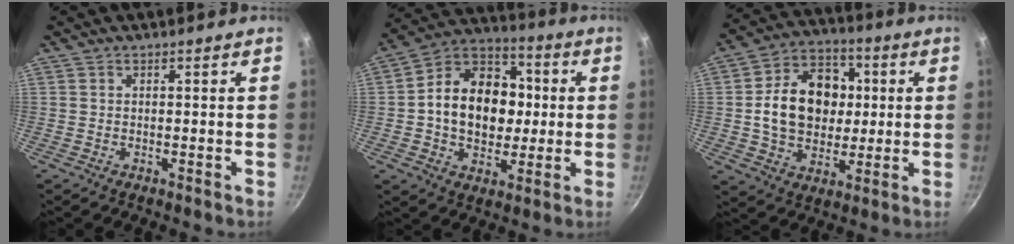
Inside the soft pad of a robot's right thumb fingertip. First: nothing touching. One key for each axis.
{"total": 18.1, "fx": 0.3, "fy": 13.8, "fz": 11.8, "tx": -0.156, "ty": 0.028, "tz": -0.009}
{"total": 17.1, "fx": 1.4, "fy": 13.2, "fz": 10.8, "tx": -0.138, "ty": 0.020, "tz": 0.018}